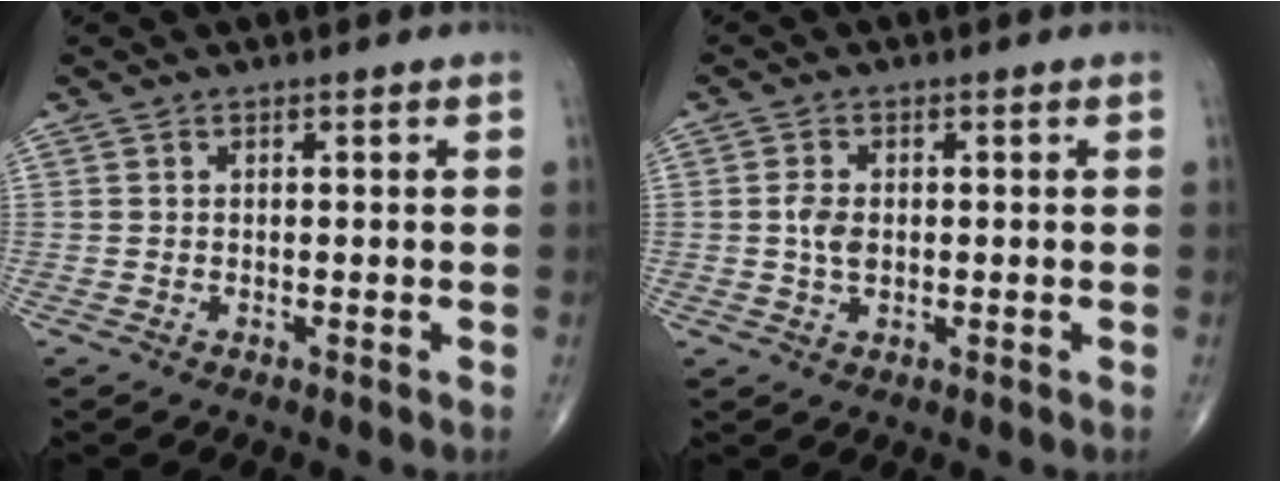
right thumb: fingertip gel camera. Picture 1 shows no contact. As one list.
[{"total": 3.4, "force": [0.0, 2.2, 2.6], "torque": [-0.049, 0.002, -0.001]}]